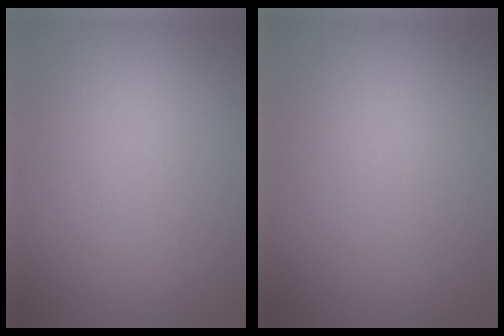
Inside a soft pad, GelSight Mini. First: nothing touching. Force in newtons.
{"total": 0.0}